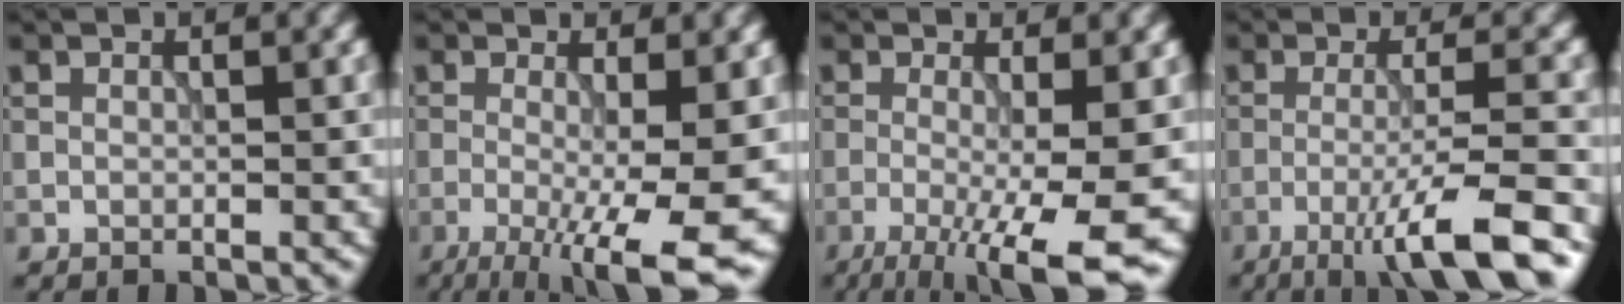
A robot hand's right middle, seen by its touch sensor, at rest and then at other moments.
{"total": 9.9, "force": [-3.1, 2.5, 9.1], "torque": [-0.138, -0.012, -0.041]}
{"total": 9.3, "force": [-3.6, 2.1, 8.3], "torque": [-0.130, -0.012, -0.053]}
{"total": 8.1, "force": [-4.5, 0.9, 6.6], "torque": [-0.102, 0.006, -0.079]}